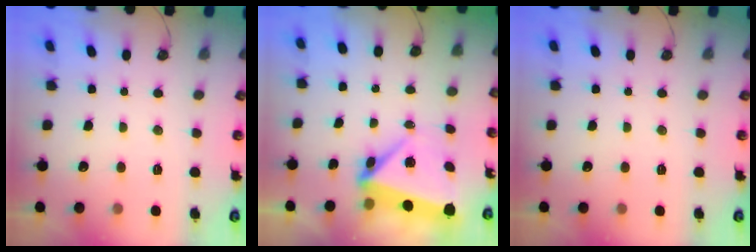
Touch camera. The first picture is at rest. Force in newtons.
{"total": 6.1, "press": 6.1, "slide": 0.1}
{"total": 0.0}